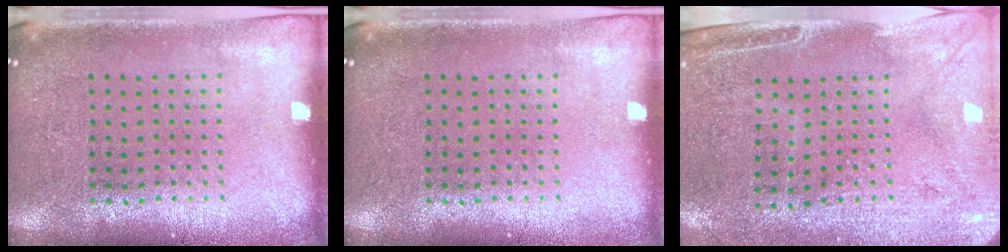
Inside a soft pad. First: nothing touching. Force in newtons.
{"total": 0.0}
{"total": 2.9, "press": 2.5, "slide": 1.6}